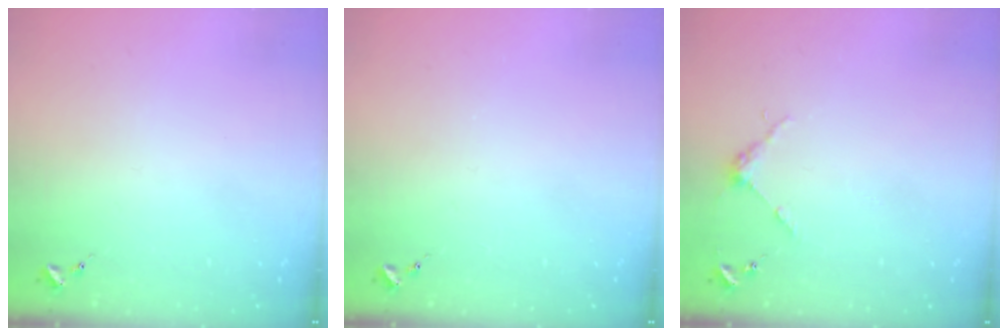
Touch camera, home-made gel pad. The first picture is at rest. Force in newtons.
{"total": 0.0}
{"total": 3.7, "press": 3.7, "slide": 0.3}